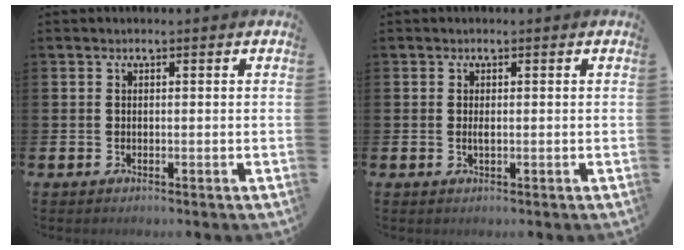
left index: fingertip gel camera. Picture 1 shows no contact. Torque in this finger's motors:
{"motor_torque": [0.06, 0.06, 0.00, 0.02]}